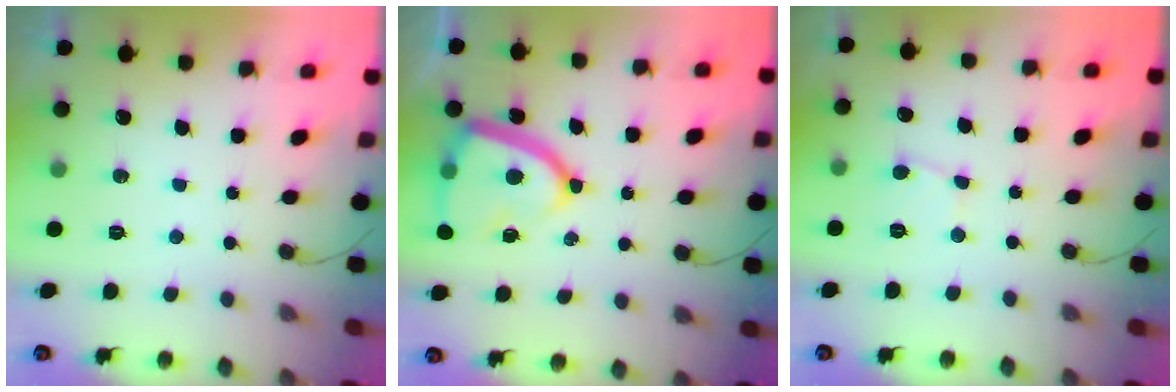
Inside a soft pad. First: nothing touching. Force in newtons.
{"total": 15.2, "press": 15.1, "slide": 1.6}
{"total": 2.9, "press": 2.8, "slide": 0.3}